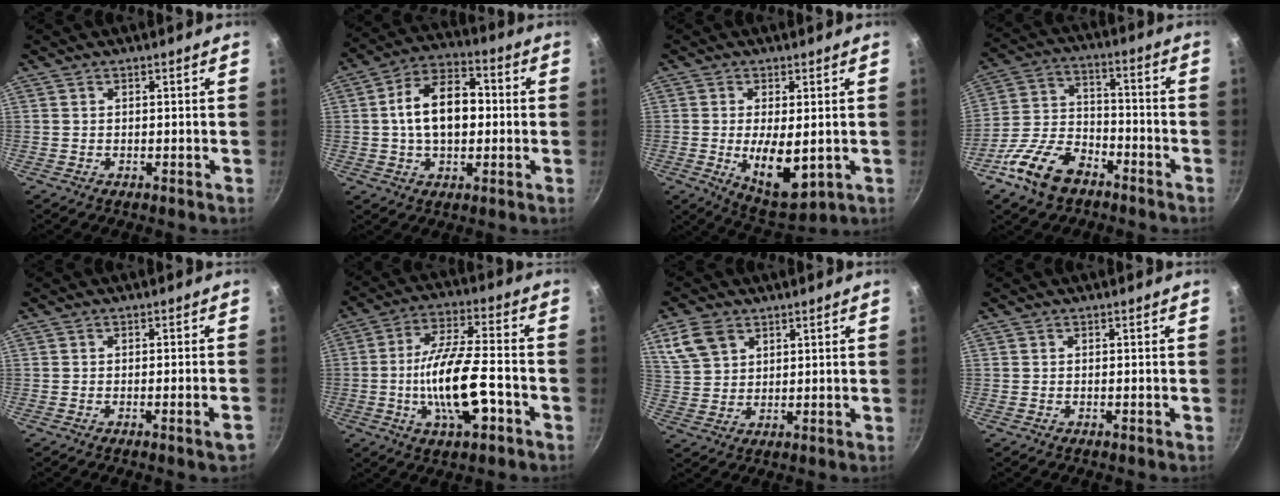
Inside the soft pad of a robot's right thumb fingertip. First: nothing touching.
{"total": 14.0, "force": [0.5, 8.8, 10.8], "torque": [-0.151, 0.031, -0.003]}
{"total": 10.3, "force": [-1.1, 4.4, 9.2], "torque": [-0.143, -0.014, -0.001]}
{"total": 13.5, "force": [-8.3, 7.4, 7.5], "torque": [-0.129, 0.054, -0.165]}
{"total": 2.6, "force": [-1.4, 0.1, 2.1], "torque": [-0.032, 0.011, -0.016]}
{"total": 15.2, "force": [-4.8, 5.3, 13.4], "torque": [-0.235, 0.027, -0.087]}
{"total": 7.5, "force": [3.9, 5.2, 3.7], "torque": [-0.060, -0.003, 0.085]}
{"total": 0.0}